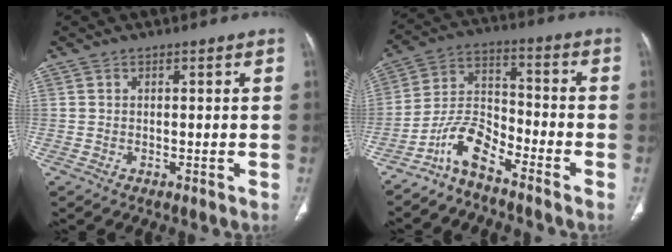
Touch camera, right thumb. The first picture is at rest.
{"total": 8.2, "force": [-6.4, 2.7, 4.4], "torque": [-0.087, 0.068, -0.136]}